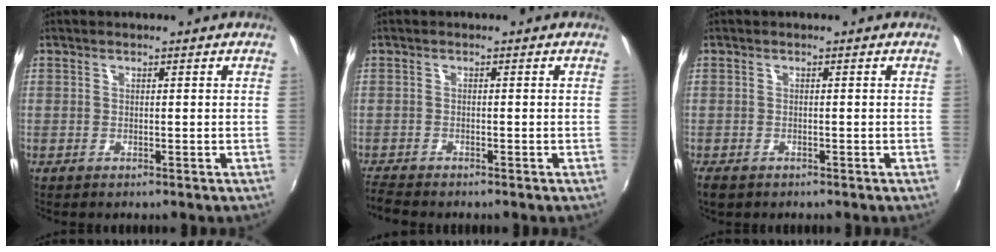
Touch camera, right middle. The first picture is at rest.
{"total": 3.1, "force": [-3.0, 0.3, 0.7], "torque": [-0.026, -0.018, -0.063]}
{"total": 2.5, "force": [-1.7, 1.4, 1.2], "torque": [-0.026, -0.011, -0.030]}